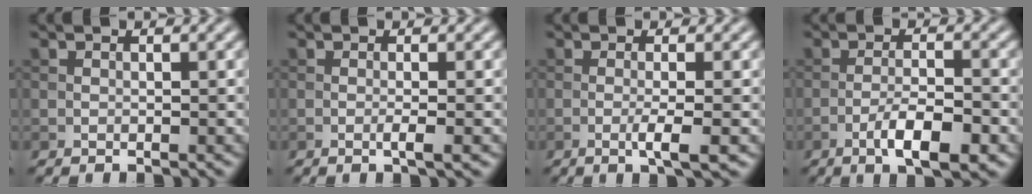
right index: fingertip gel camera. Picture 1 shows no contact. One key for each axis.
{"total": 1.6, "fx": -0.3, "fy": 0.3, "fz": 1.5, "tx": -0.023, "ty": 0.000, "tz": -0.010}
{"total": 2.7, "fx": -0.7, "fy": 0.4, "fz": 2.6, "tx": -0.041, "ty": 0.000, "tz": -0.017}
{"total": 5.0, "fx": -2.5, "fy": 1.2, "fz": 4.1, "tx": -0.073, "ty": 0.002, "tz": -0.041}